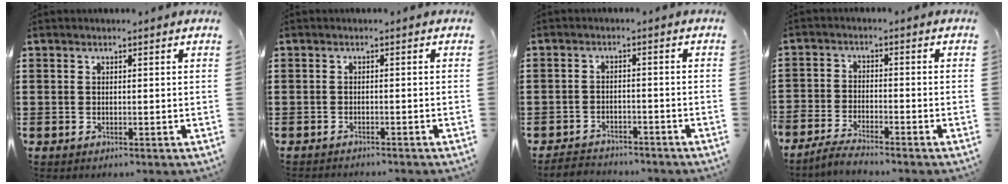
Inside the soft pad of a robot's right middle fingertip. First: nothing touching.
{"total": 0.9, "force": [-0.9, 0.0, 0.0], "torque": [-0.002, 0.000, -0.018]}
{"total": 2.9, "force": [-2.8, 0.6, -0.2], "torque": [-0.003, 0.000, -0.062]}
{"total": 3.3, "force": [-3.2, 0.3, 0.6], "torque": [-0.021, 0.007, -0.069]}